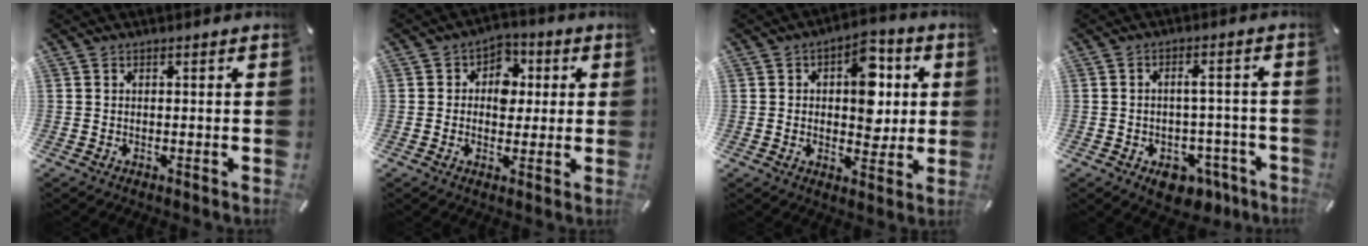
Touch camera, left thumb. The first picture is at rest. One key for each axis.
{"total": 6.9, "fx": 0.1, "fy": 5.9, "fz": 3.4, "tx": -0.047, "ty": 0.010, "tz": -0.005}
{"total": 11.4, "fx": 2.2, "fy": 7.5, "fz": 8.3, "tx": -0.100, "ty": -0.002, "tz": 0.034}
{"total": 7.1, "fx": -2.7, "fy": 4.8, "fz": 4.6, "tx": -0.057, "ty": 0.016, "tz": -0.041}